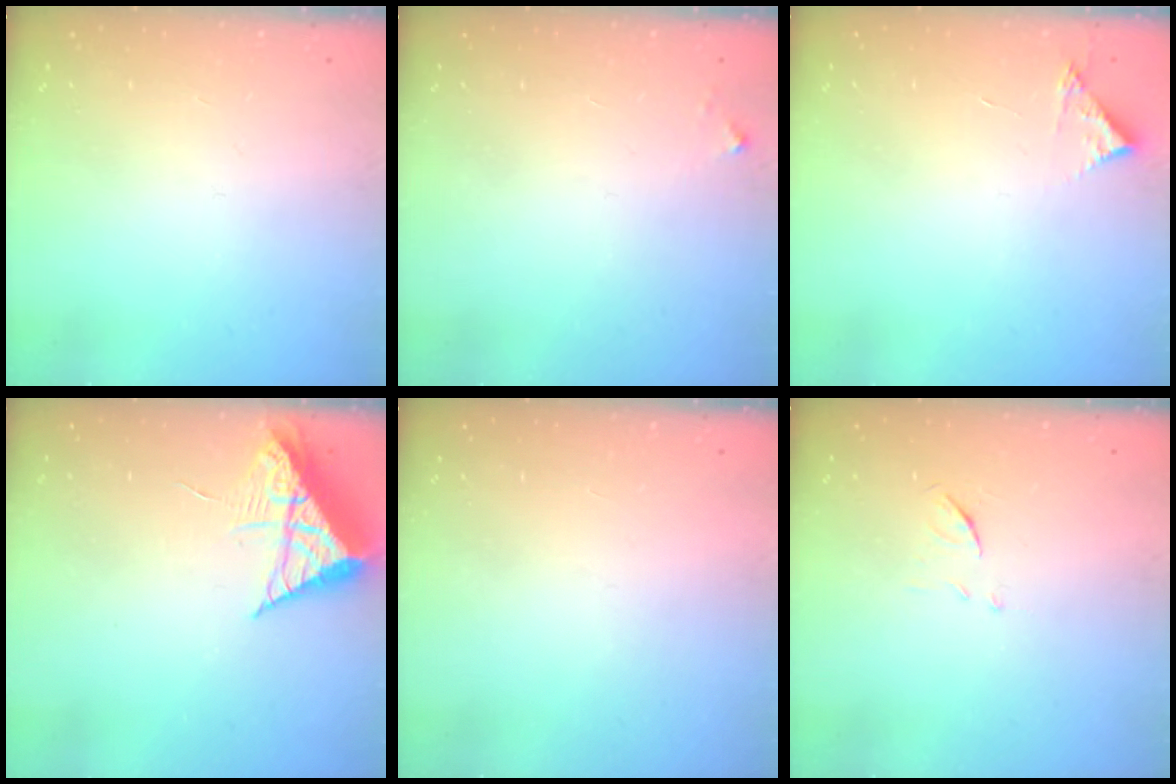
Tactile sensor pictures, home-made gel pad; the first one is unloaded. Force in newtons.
{"total": 2.8, "press": 2.8, "slide": 0.2}
{"total": 3.7, "press": 3.7, "slide": 0.1}
{"total": 9.8, "press": 9.8, "slide": 0.6}
{"total": 1.5, "press": 1.5, "slide": 0.1}
{"total": 6.3, "press": 6.3, "slide": 0.6}